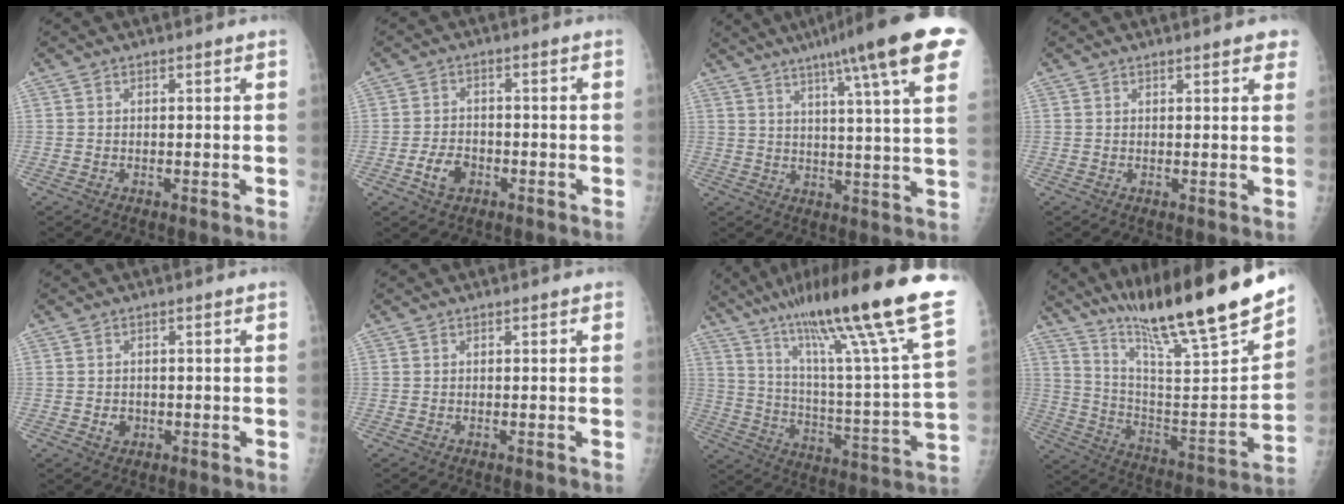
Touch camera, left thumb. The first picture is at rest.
{"total": 4.8, "force": [-2.1, 3.3, 2.7], "torque": [-0.041, 0.016, -0.037]}
{"total": 20.9, "force": [12.3, 1.6, 16.8], "torque": [-0.234, -0.019, 0.155]}
{"total": 3.9, "force": [2.9, 1.1, 2.4], "torque": [-0.011, -0.001, 0.029]}
{"total": 2.1, "force": [-0.5, 1.8, 1.0], "torque": [-0.007, 0.003, -0.003]}
{"total": 0.0}
{"total": 32.3, "force": [20.6, 3.4, 24.6], "torque": [-0.358, -0.056, 0.322]}
{"total": 27.2, "force": [21.2, 2.7, 16.8], "torque": [-0.253, -0.101, 0.343]}